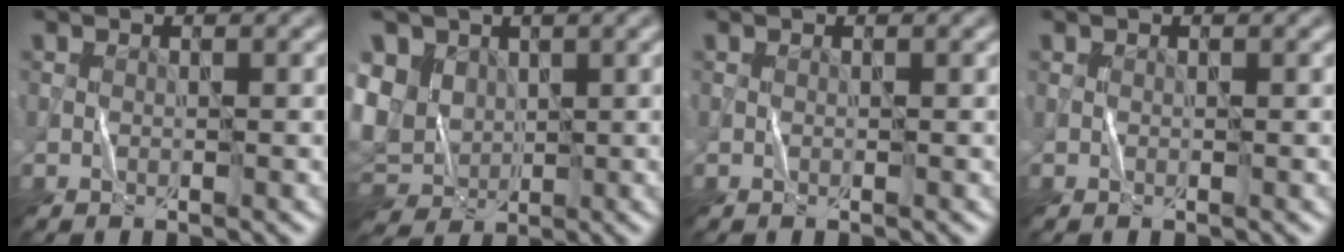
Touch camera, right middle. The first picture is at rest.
{"total": 7.4, "force": [1.6, 6.0, 4.0], "torque": [-0.104, 0.013, 0.027]}
{"total": 0.0}
{"total": 0.0}